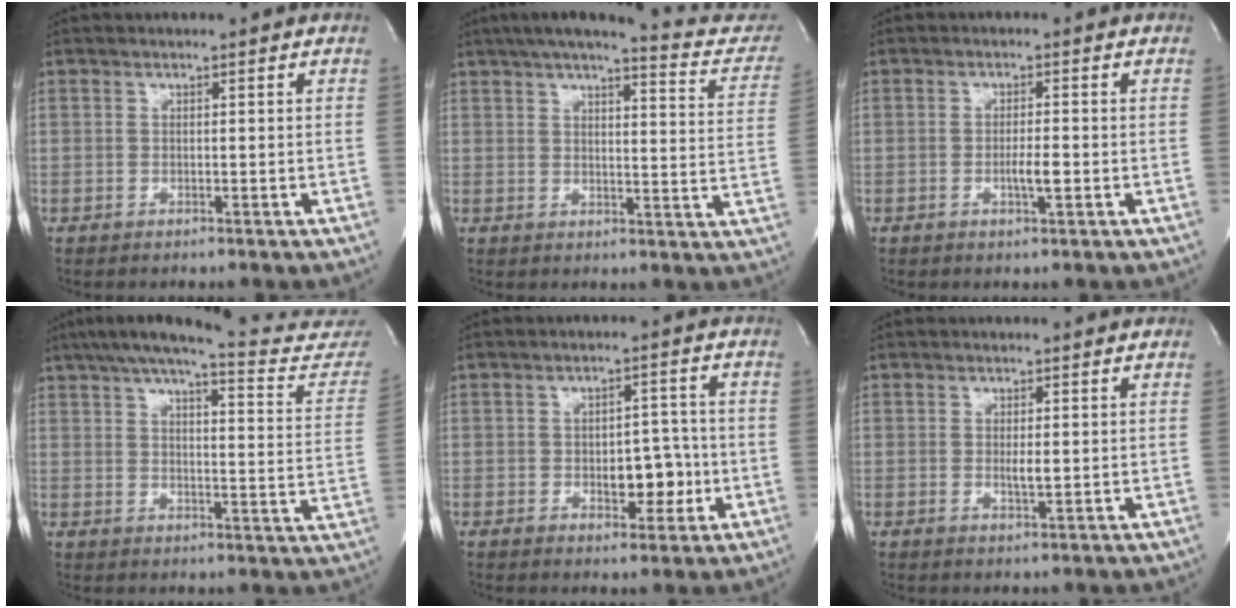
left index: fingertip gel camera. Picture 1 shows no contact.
{"total": 17.4, "force": [14.6, 2.7, 8.9], "torque": [-0.114, -0.008, 0.166]}
{"total": 2.9, "force": [-1.4, 0.3, 2.5], "torque": [-0.046, -0.007, -0.023]}
{"total": 24.2, "force": [21.6, 2.9, 10.4], "torque": [-0.144, -0.046, 0.256]}
{"total": 5.7, "force": [-1.9, 3.0, 4.4], "torque": [-0.051, 0.003, -0.023]}
{"total": 1.8, "force": [-0.5, 0.4, 1.7], "torque": [-0.031, -0.009, -0.007]}